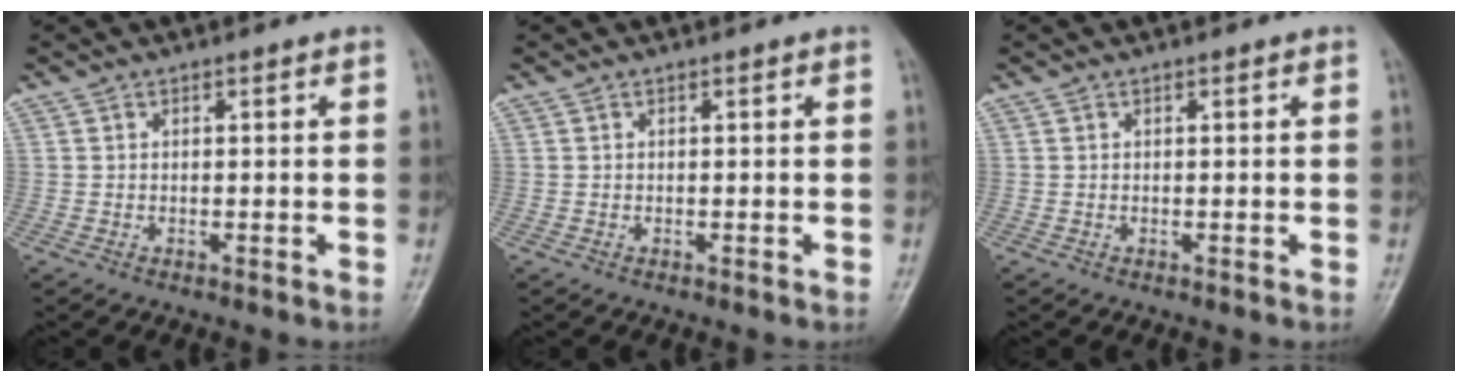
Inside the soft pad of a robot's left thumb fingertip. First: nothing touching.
{"total": 0.0}
{"total": 0.0}